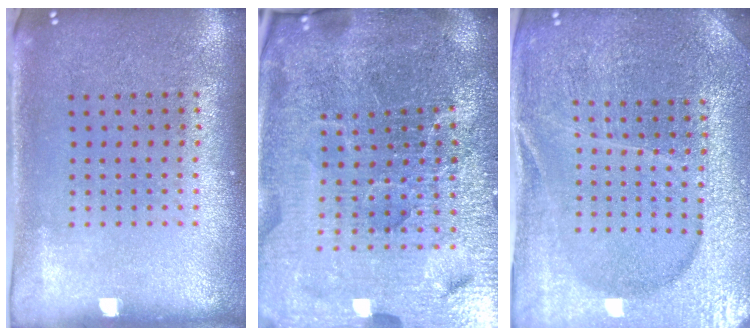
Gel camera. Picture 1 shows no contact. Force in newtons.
{"total": 6.6, "press": 5.8, "slide": 3.1}
{"total": 4.5, "press": 4.3, "slide": 1.5}